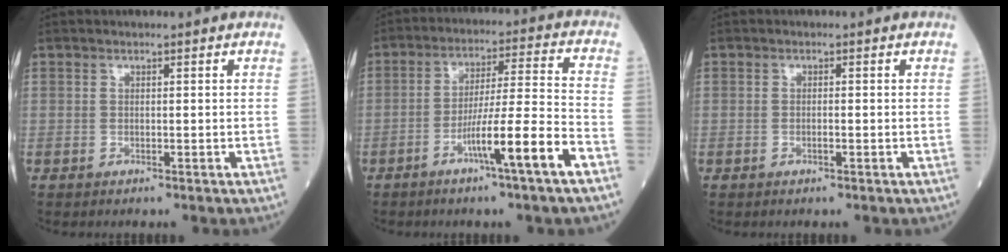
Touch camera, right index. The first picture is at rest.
{"total": 10.7, "force": [-5.7, -1.3, 9.0], "torque": [-0.156, 0.000, -0.096]}
{"total": 0.7, "force": [-0.4, 0.0, 0.6], "torque": [-0.016, 0.000, -0.006]}